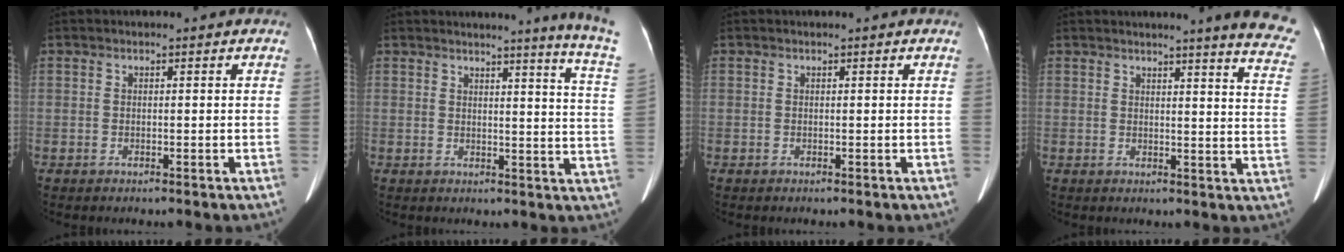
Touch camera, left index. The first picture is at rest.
{"total": 11.0, "force": [9.8, -2.3, 4.5], "torque": [-0.053, -0.085, 0.089]}
{"total": 0.0}
{"total": 12.7, "force": [11.1, -0.4, 6.1], "torque": [-0.055, -0.074, 0.098]}